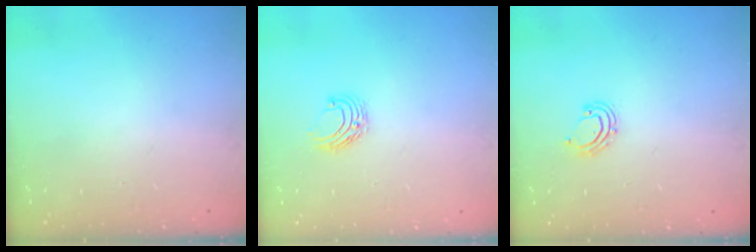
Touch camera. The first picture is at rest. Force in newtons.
{"total": 6.4, "press": 6.3, "slide": 0.7}
{"total": 6.5, "press": 6.3, "slide": 1.6}